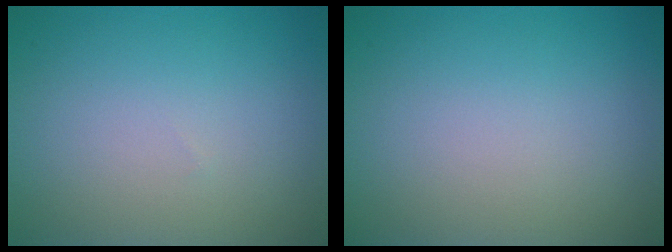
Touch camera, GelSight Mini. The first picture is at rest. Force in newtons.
{"total": 0.0}